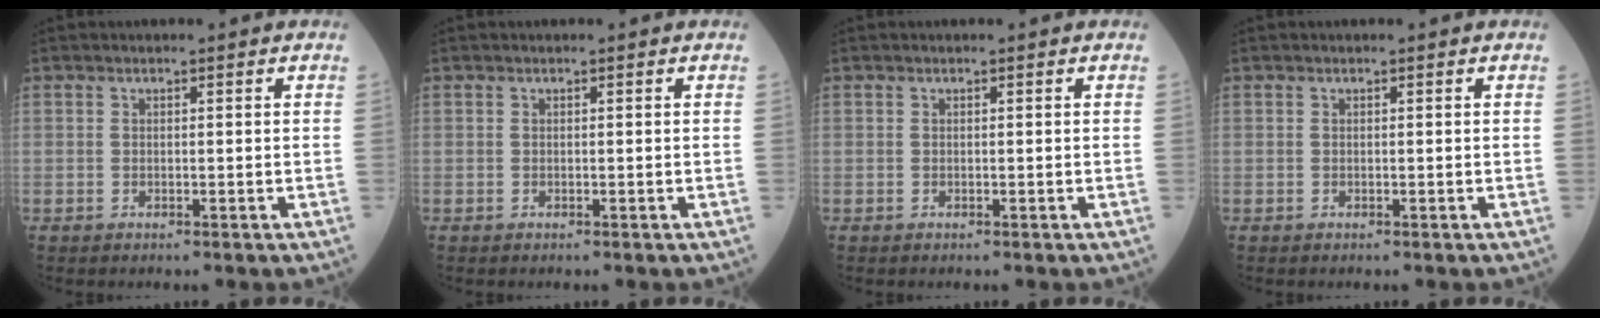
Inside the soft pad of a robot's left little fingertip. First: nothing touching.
{"total": 0.0}
{"total": 0.0}
{"total": 0.0}